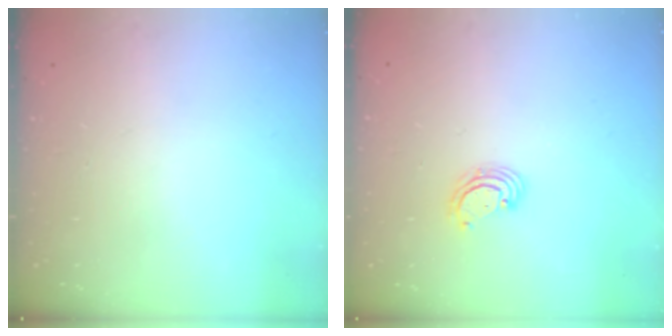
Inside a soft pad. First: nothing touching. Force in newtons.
{"total": 2.6, "press": 2.6, "slide": 0.2}